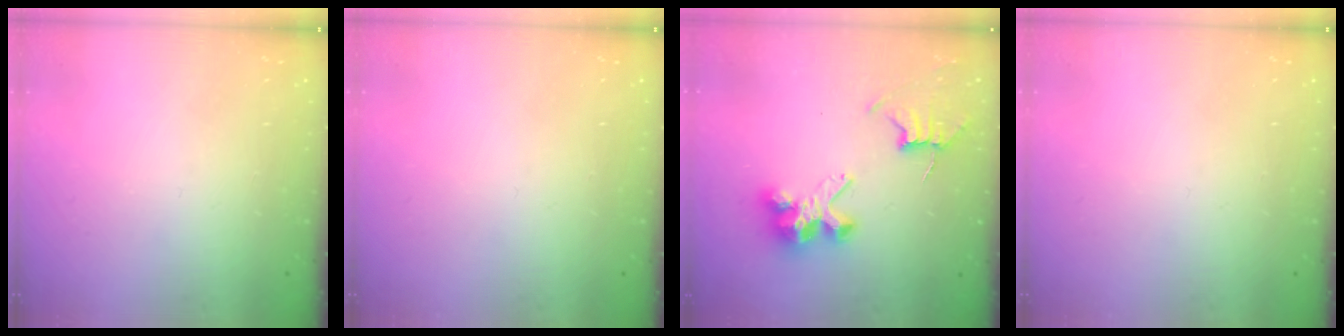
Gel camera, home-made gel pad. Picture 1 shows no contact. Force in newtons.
{"total": 0.0}
{"total": 8.4, "press": 8.4, "slide": 0.7}
{"total": 0.0}